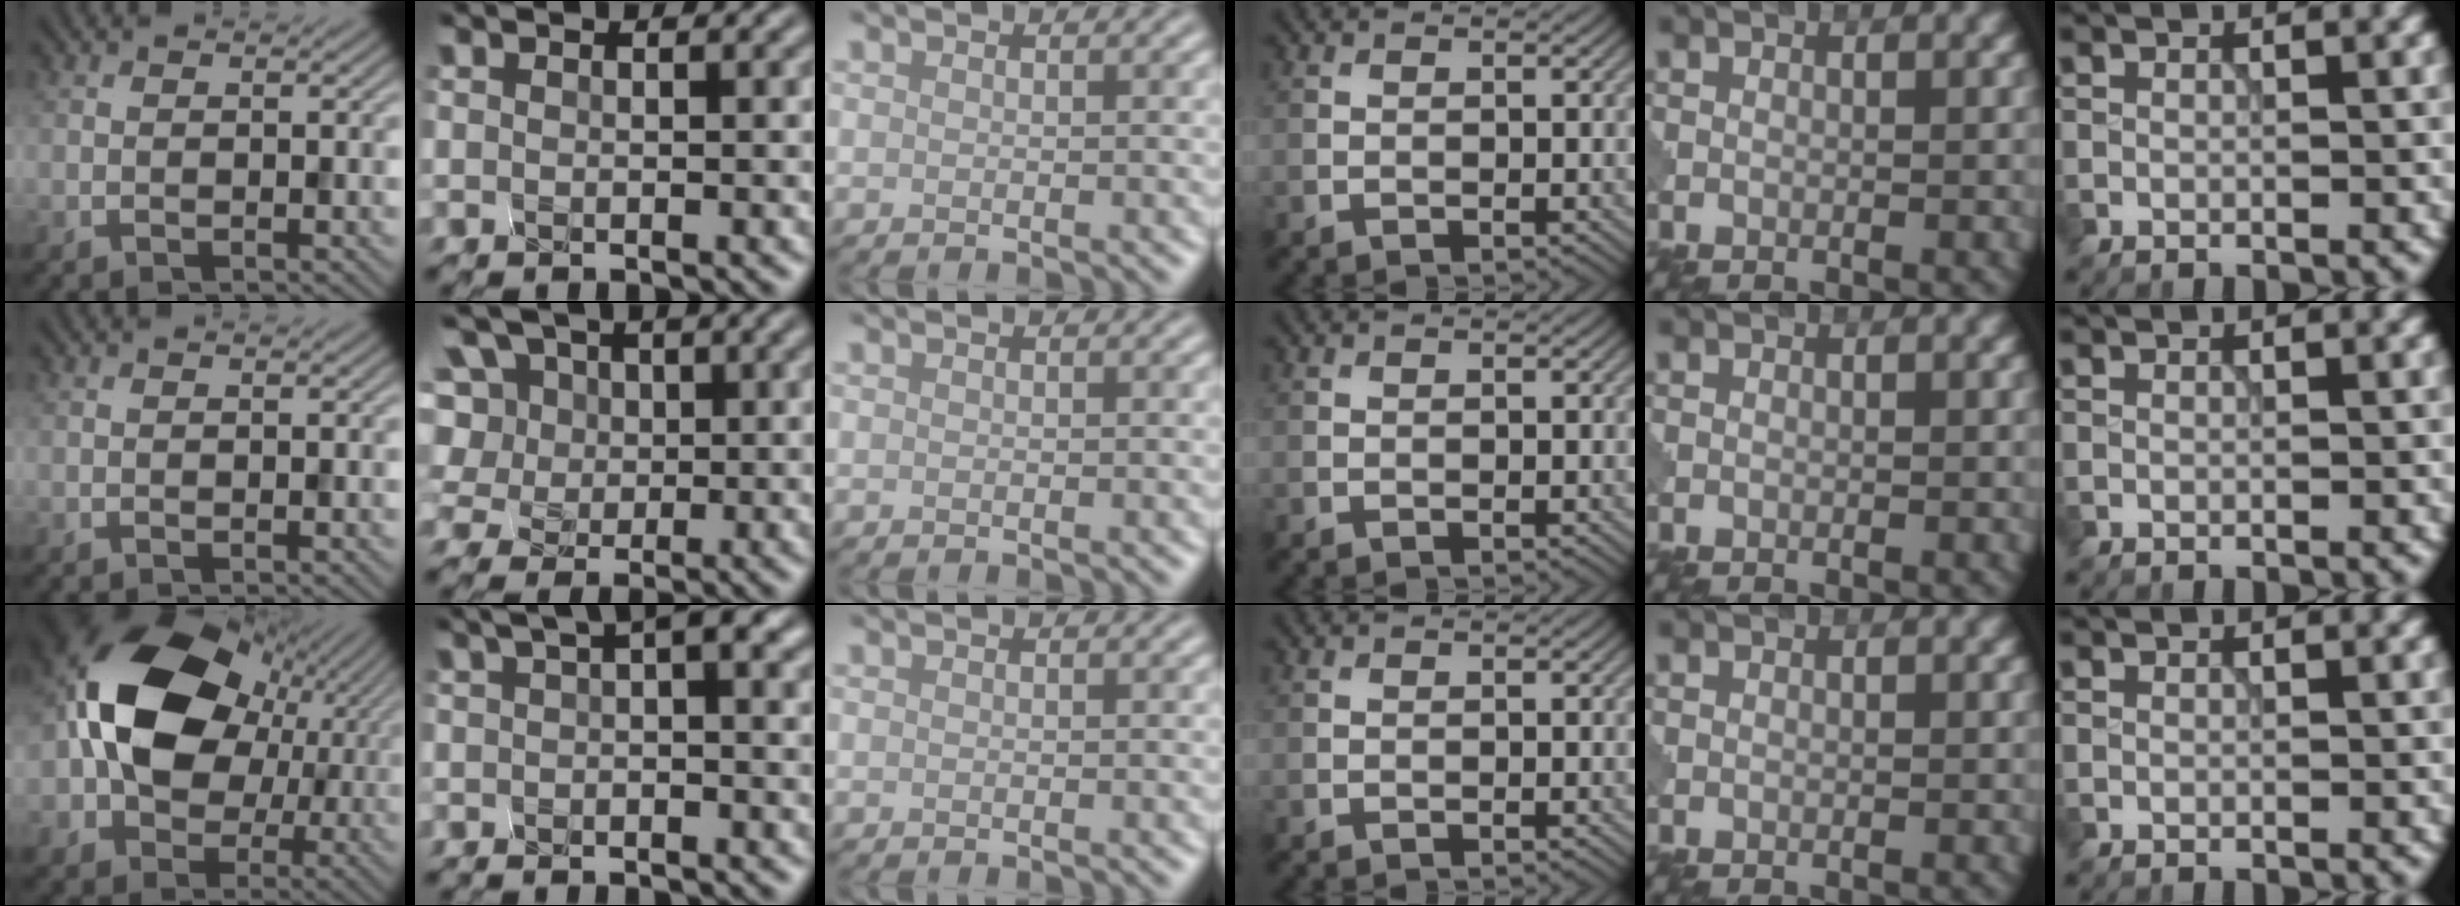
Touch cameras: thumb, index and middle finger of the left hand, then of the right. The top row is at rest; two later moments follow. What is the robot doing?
{"motion": "squeeze", "object": "foam earplug"}